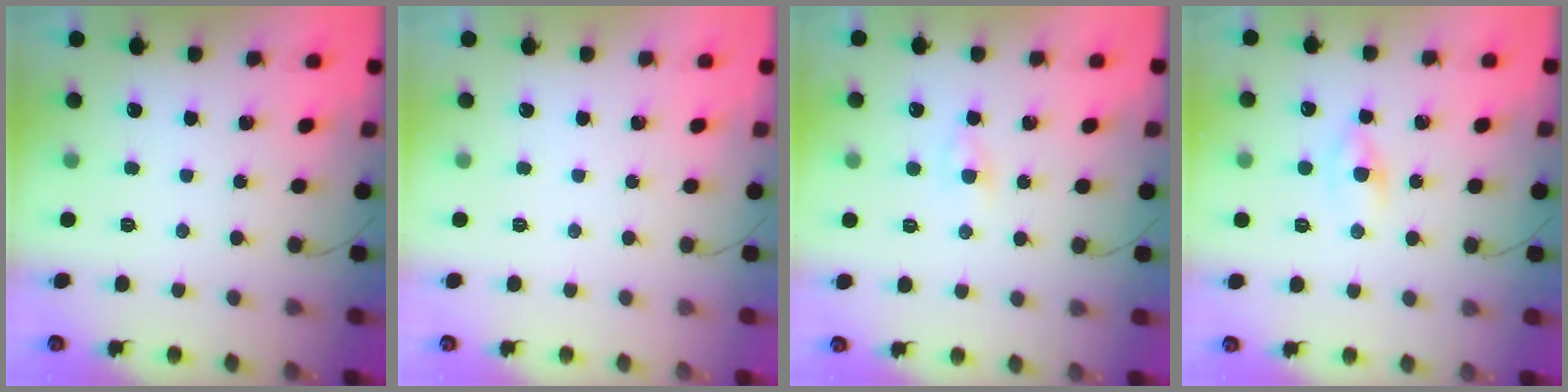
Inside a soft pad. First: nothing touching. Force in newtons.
{"total": 0.0}
{"total": 1.9, "press": 1.8, "slide": 0.6}
{"total": 1.7, "press": 1.4, "slide": 0.8}